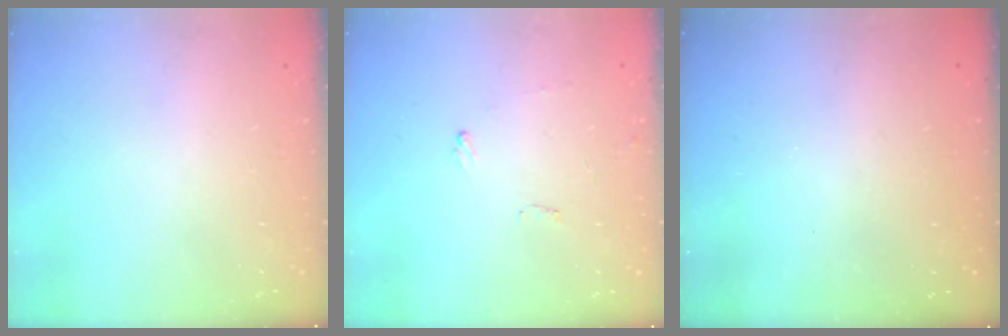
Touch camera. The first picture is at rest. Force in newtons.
{"total": 4.9, "press": 4.9, "slide": 0.3}
{"total": 3.1, "press": 3.1, "slide": 0.1}